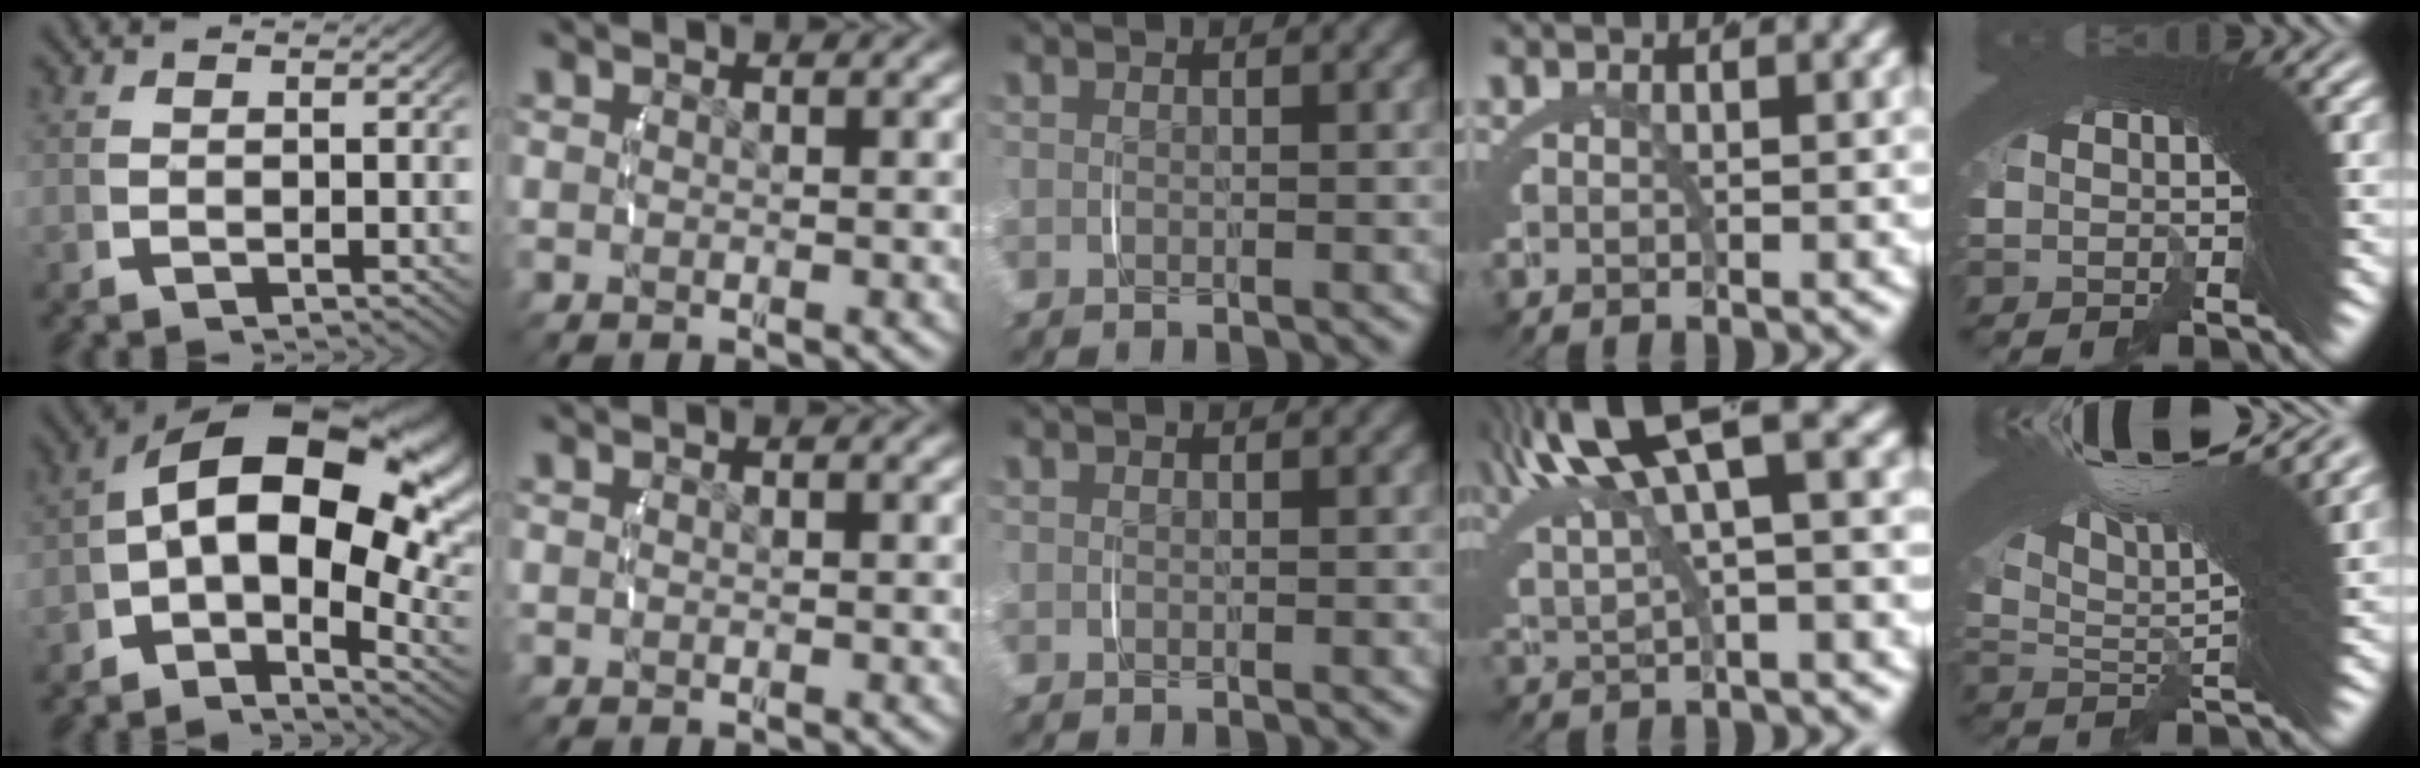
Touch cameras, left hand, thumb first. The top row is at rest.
{"thumb": {"total": 15.9, "force": [0.9, 10.0, 12.4], "torque": [-0.188, -0.018, 0.000]}, "ring": {"total": 8.8, "force": [4.4, 2.8, 7.1], "torque": [-0.125, 0.018, 0.074]}, "little": {"total": 10.5, "force": [4.9, 2.7, 8.9], "torque": [-0.134, 0.016, 0.076]}}